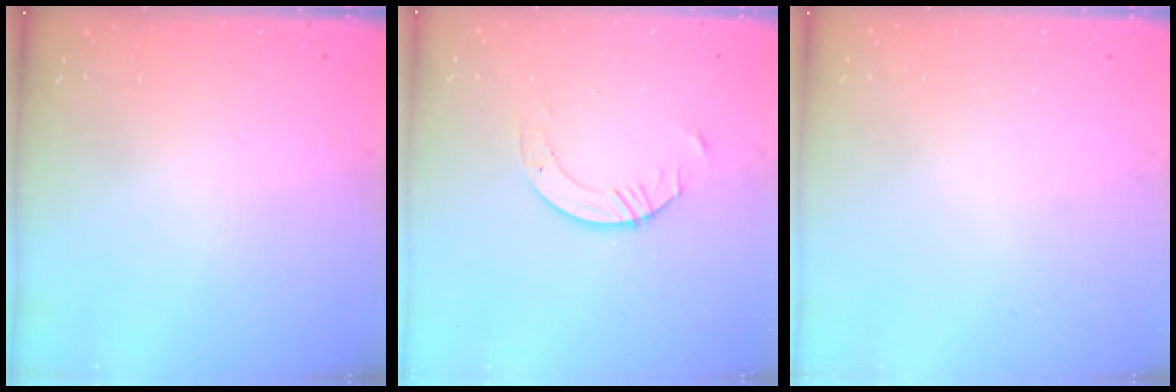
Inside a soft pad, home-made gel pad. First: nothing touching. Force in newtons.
{"total": 5.0, "press": 5.0, "slide": 0.5}
{"total": 0.0}